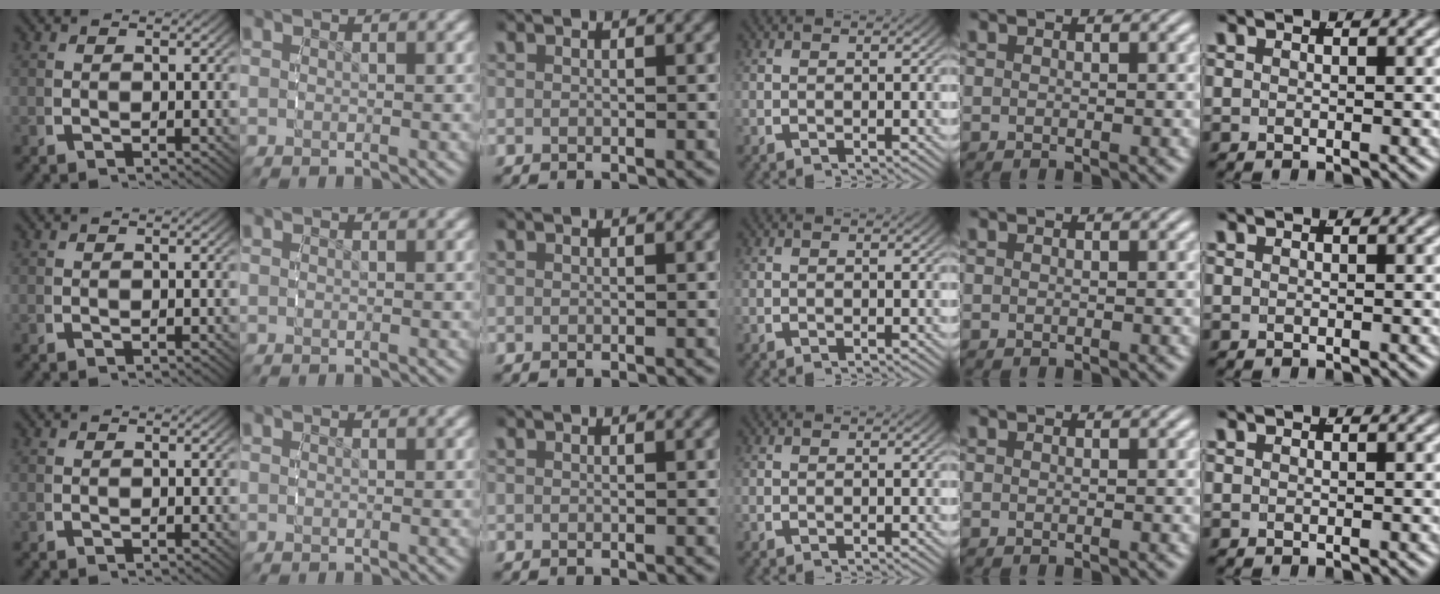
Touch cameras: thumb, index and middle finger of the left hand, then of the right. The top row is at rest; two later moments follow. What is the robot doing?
{"motion": "reach", "object": "backpack"}